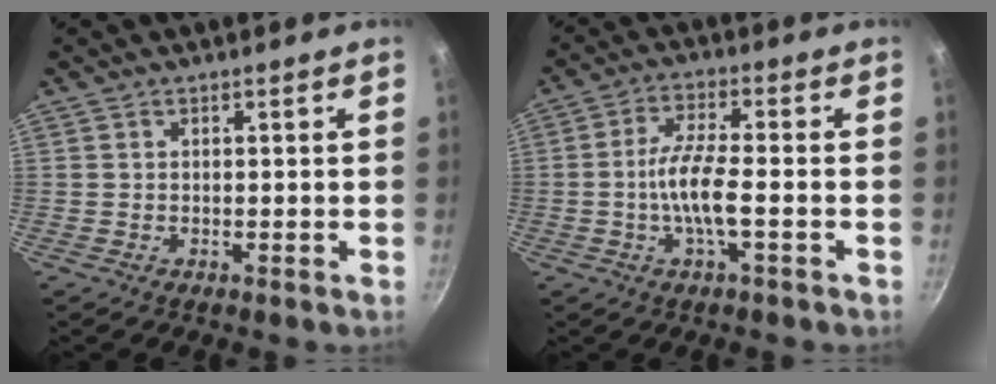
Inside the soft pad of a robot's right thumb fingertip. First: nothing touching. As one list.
[{"total": 7.8, "force": [-1.9, 1.6, 7.3], "torque": [-0.146, 0.020, -0.044]}]